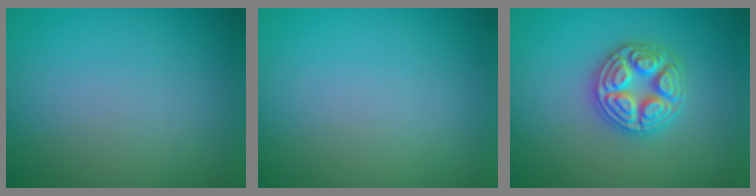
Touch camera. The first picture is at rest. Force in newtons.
{"total": 0.0}
{"total": 4.9, "press": 4.9, "slide": 0.6}